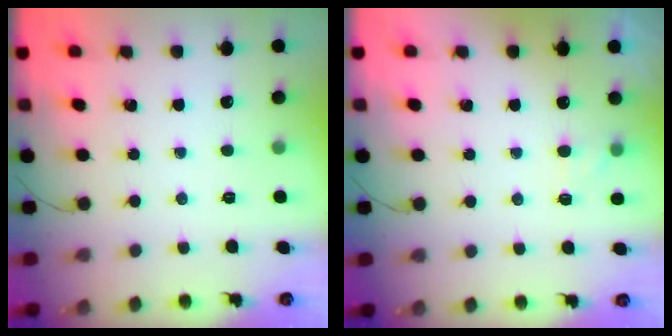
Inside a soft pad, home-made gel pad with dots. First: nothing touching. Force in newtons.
{"total": 2.7, "press": 2.5, "slide": 1.1}